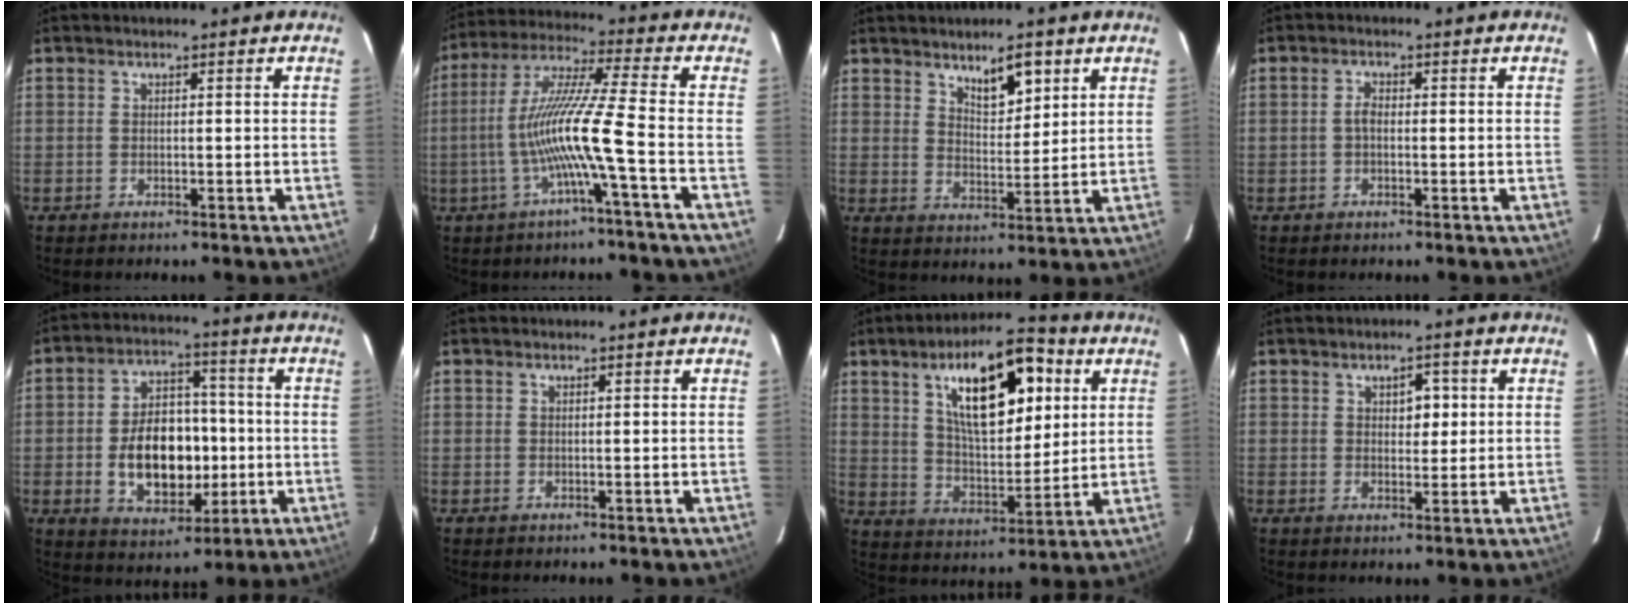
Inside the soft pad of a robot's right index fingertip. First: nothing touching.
{"total": 12.0, "force": [-3.7, -1.7, 11.2], "torque": [-0.220, 0.002, -0.070]}
{"total": 6.9, "force": [4.5, 2.7, 4.5], "torque": [-0.064, -0.003, 0.077]}
{"total": 1.5, "force": [-0.3, 0.8, 1.2], "torque": [-0.025, 0.006, -0.007]}
{"total": 14.2, "force": [-2.1, 9.3, 10.6], "torque": [-0.202, 0.018, -0.014]}
{"total": 0.0}
{"total": 18.7, "force": [7.7, 7.9, 15.1], "torque": [-0.247, 0.027, 0.135]}
{"total": 3.7, "force": [1.3, 2.3, 2.6], "torque": [-0.033, 0.009, 0.021]}